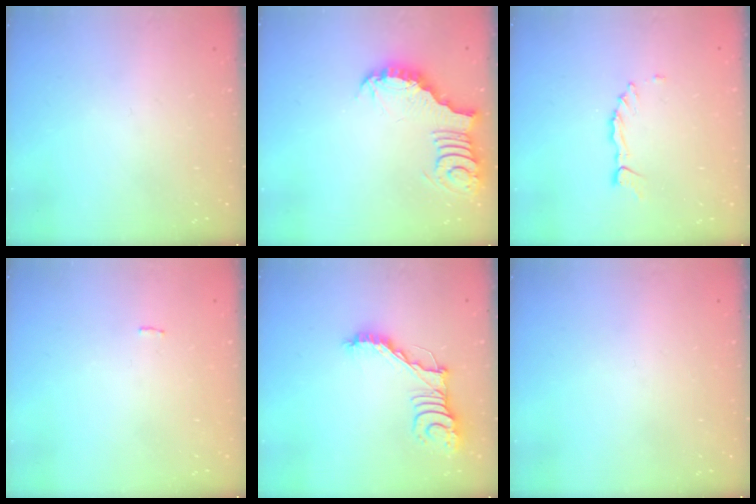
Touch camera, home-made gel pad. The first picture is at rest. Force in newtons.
{"total": 3.7, "press": 3.6, "slide": 0.6}
{"total": 1.4, "press": 1.4, "slide": 0.3}
{"total": 2.3, "press": 2.3, "slide": 0.1}
{"total": 14.0, "press": 14.0, "slide": 0.4}
{"total": 0.0}